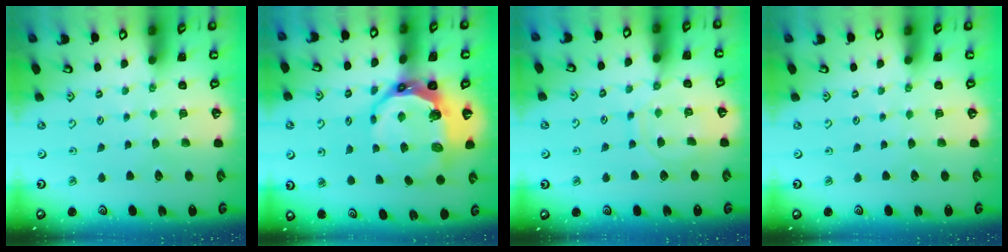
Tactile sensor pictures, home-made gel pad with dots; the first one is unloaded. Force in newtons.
{"total": 11.6, "press": 10.6, "slide": 4.9}
{"total": 9.5, "press": 9.5, "slide": 0.7}
{"total": 0.0}